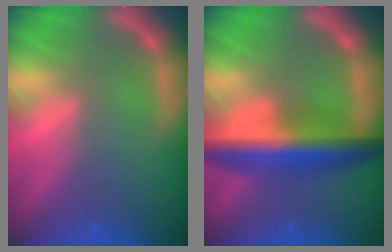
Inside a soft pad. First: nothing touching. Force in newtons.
{"total": 8.0}